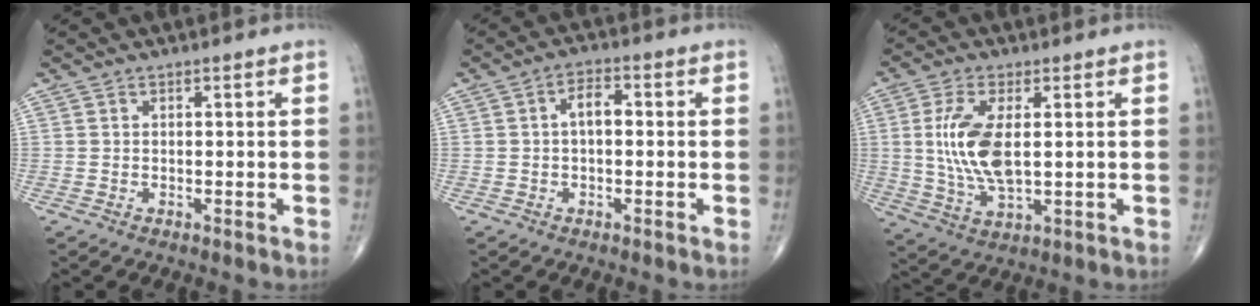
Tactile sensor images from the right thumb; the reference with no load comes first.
{"total": 4.0, "force": [0.1, 2.1, 3.3], "torque": [-0.048, 0.013, -0.004]}
{"total": 10.9, "force": [1.1, 4.6, 9.9], "torque": [-0.209, -0.012, 0.028]}